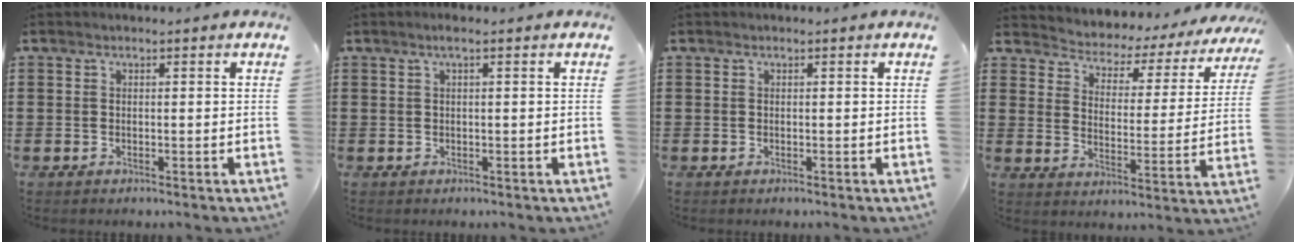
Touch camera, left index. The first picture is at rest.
{"total": 1.2, "force": [0.2, 0.1, 1.2], "torque": [-0.019, -0.002, 0.003]}
{"total": 0.0}
{"total": 3.2, "force": [3.1, 0.6, -0.4], "torque": [-0.018, -0.032, 0.043]}